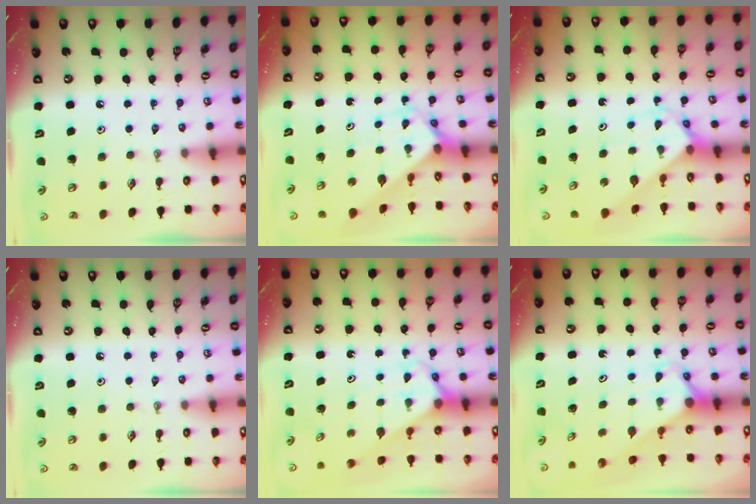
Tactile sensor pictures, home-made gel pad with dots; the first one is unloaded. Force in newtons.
{"total": 2.5, "press": 2.5, "slide": 0.2}
{"total": 2.8, "press": 2.8, "slide": 0.1}
{"total": 0.0}
{"total": 3.0, "press": 3.0, "slide": 0.2}
{"total": 2.7, "press": 2.7, "slide": 0.0}